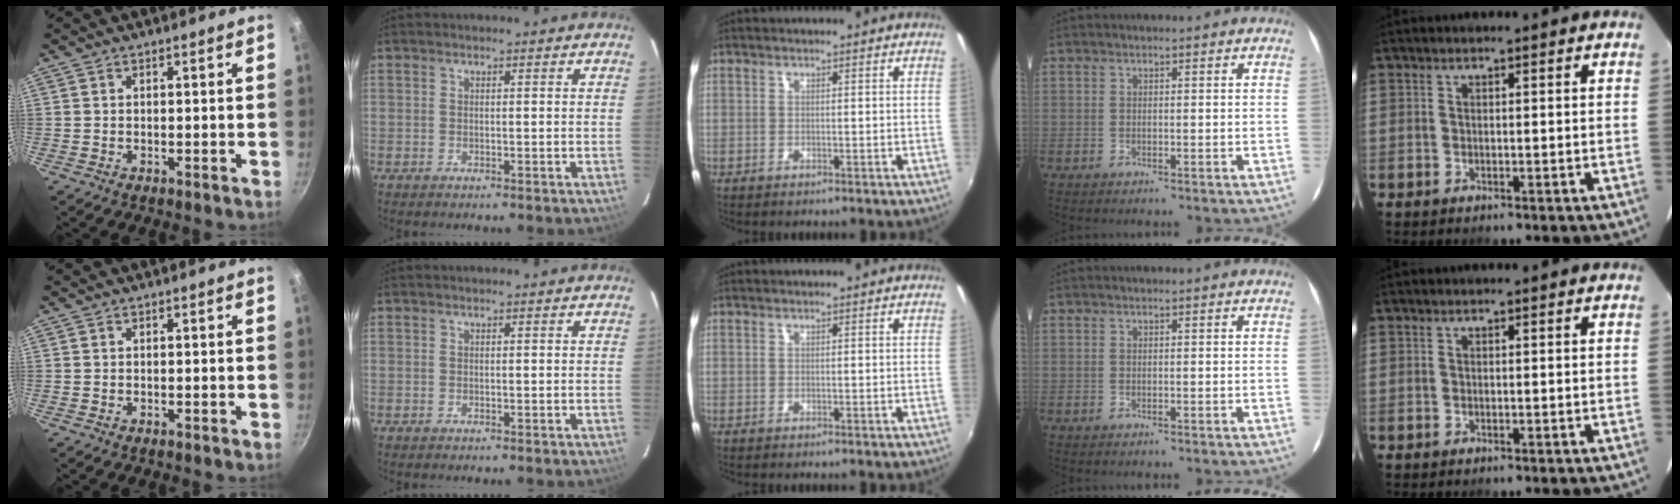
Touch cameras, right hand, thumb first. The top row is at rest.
{}